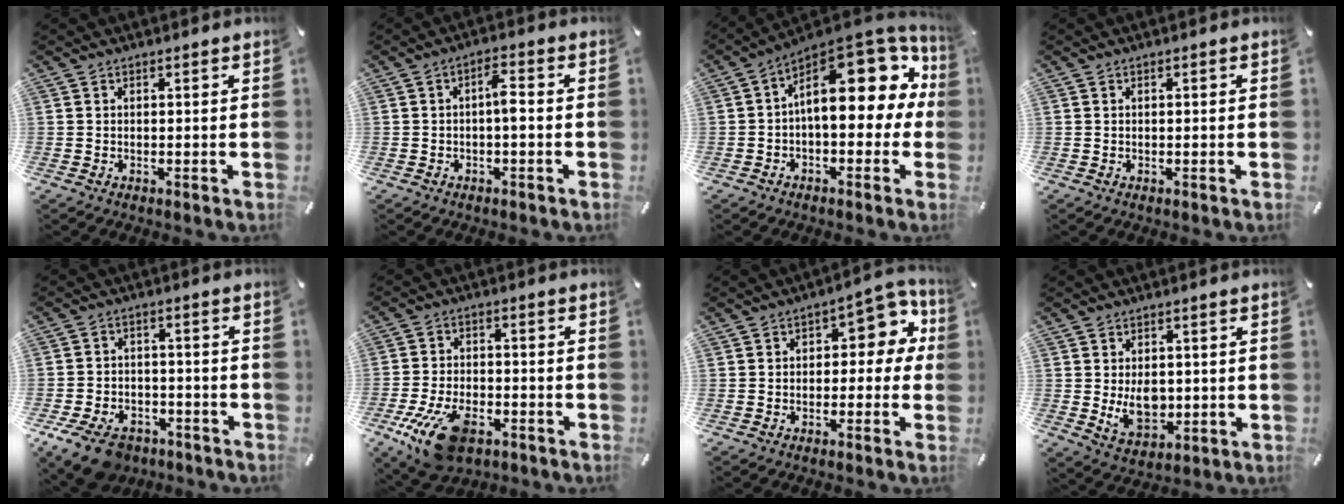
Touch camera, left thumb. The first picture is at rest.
{"total": 4.3, "force": [-0.8, 1.6, 3.9], "torque": [-0.071, 0.013, -0.016]}
{"total": 19.4, "force": [6.3, 10.1, 15.3], "torque": [-0.201, -0.048, 0.110]}
{"total": 0.6, "force": [-0.1, 0.2, 0.5], "torque": [-0.009, -0.001, -0.002]}
{"total": 9.9, "force": [-6.6, 5.8, 4.4], "torque": [-0.084, 0.042, -0.118]}
{"total": 13.6, "force": [-7.2, 7.1, 9.1], "torque": [-0.182, 0.032, -0.125]}
{"total": 9.3, "force": [2.3, 5.6, 7.0], "torque": [-0.079, -0.013, 0.032]}
{"total": 7.4, "force": [-0.1, 5.6, 4.9], "torque": [-0.076, -0.010, -0.002]}